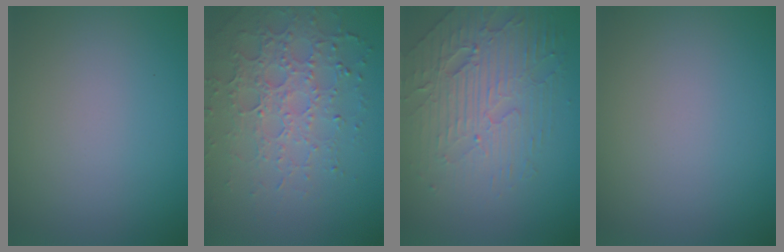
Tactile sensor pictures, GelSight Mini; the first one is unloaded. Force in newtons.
{"total": 4.8, "press": 4.2, "slide": 2.4}
{"total": 5.6, "press": 4.4, "slide": 3.4}
{"total": 0.0}